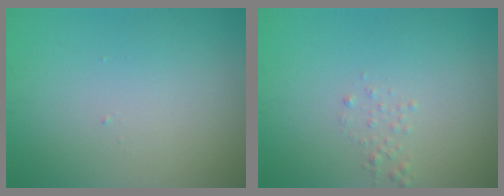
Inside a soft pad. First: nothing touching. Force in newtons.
{"total": 0.8, "press": 0.8, "slide": 0.1}